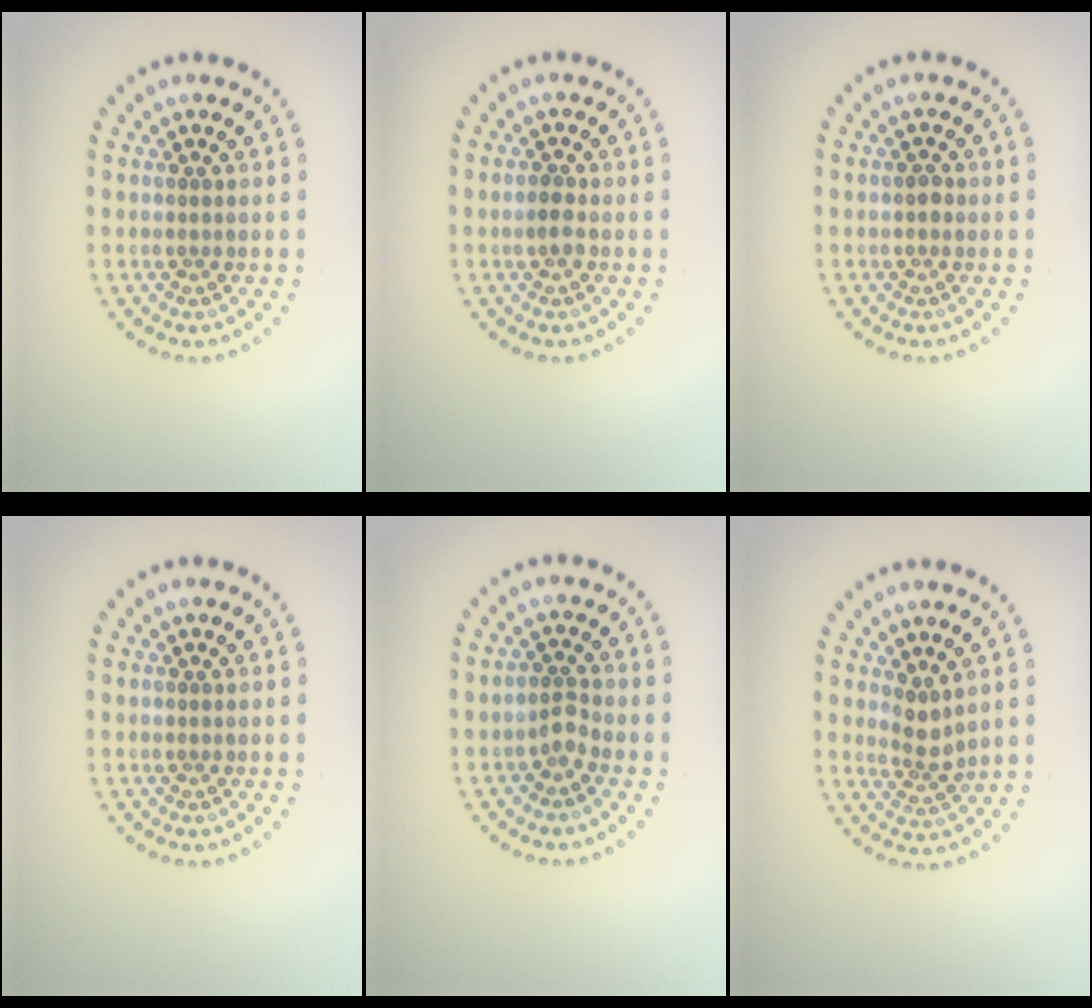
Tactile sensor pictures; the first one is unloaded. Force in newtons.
{"total": 1.2, "press": 1.2, "slide": 0.3}
{"total": 0.9, "press": 0.9, "slide": 0.0}
{"total": 0.0}
{"total": 1.4, "press": 1.1, "slide": 1.0}
{"total": 2.0, "press": 1.6, "slide": 1.3}